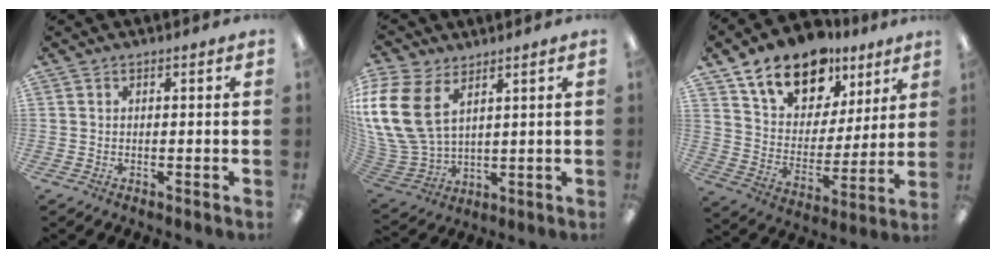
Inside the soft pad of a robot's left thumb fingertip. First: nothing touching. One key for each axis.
{"total": 16.3, "fx": 6.5, "fy": 10.4, "fz": 10.7, "tx": -0.261, "ty": -0.033, "tz": 0.122}
{"total": 16.9, "fx": 12.3, "fy": 9.8, "fz": 6.2, "tx": -0.121, "ty": -0.071, "tz": 0.226}